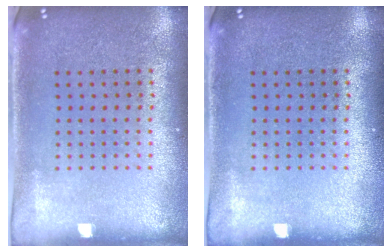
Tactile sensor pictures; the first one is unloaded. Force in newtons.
{"total": 0.0}